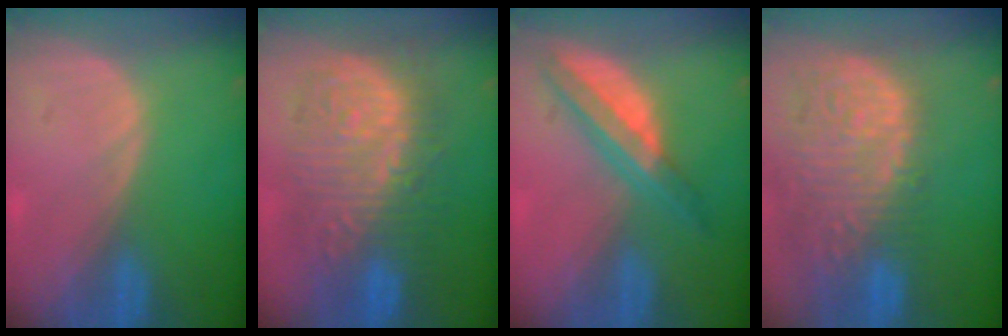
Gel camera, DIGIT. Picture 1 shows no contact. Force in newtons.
{"total": 13.0, "press": 12.9, "slide": 1.5}
{"total": 6.7, "press": 5.8, "slide": 3.3}
{"total": 14.7, "press": 12.1, "slide": 8.4}